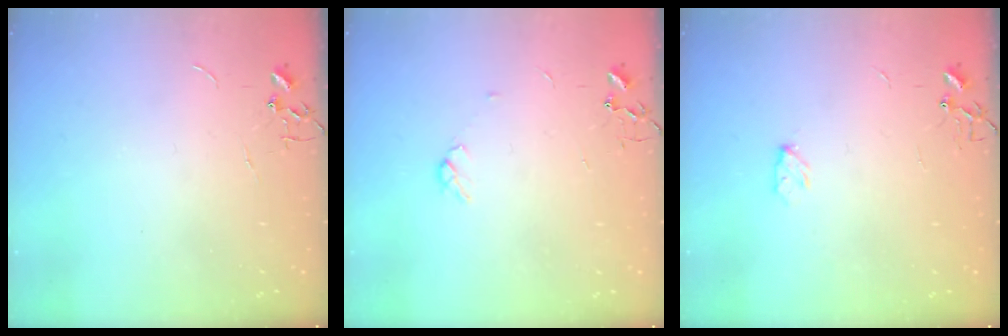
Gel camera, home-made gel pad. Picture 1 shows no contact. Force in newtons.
{"total": 2.9, "press": 2.8, "slide": 0.5}
{"total": 3.9, "press": 3.8, "slide": 0.5}